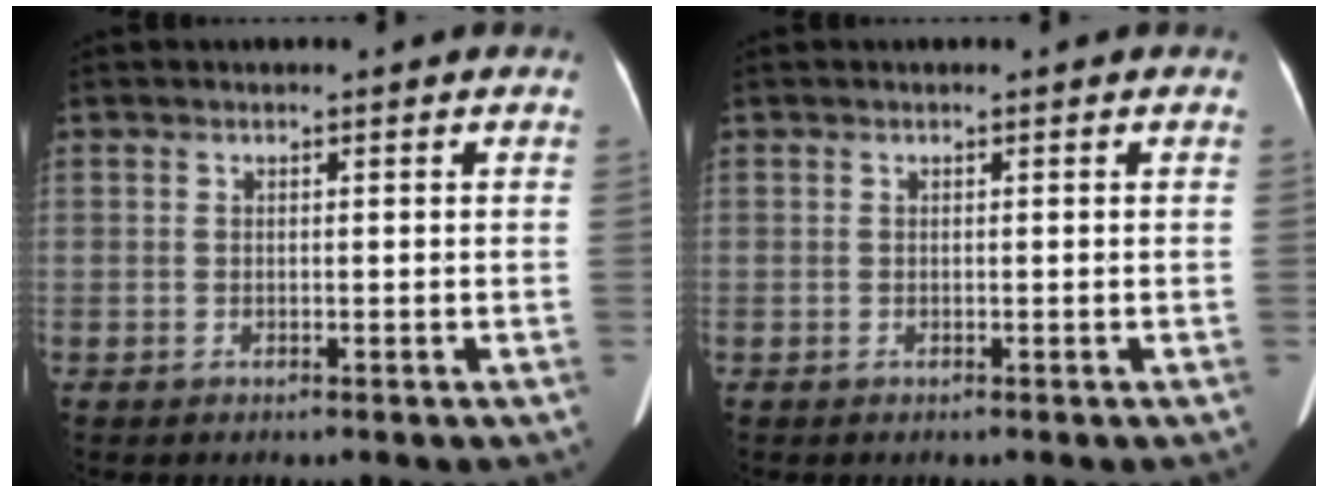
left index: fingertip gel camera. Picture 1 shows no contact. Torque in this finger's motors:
{"motor_torque": [0.00, 0.00, 0.00, 0.00]}